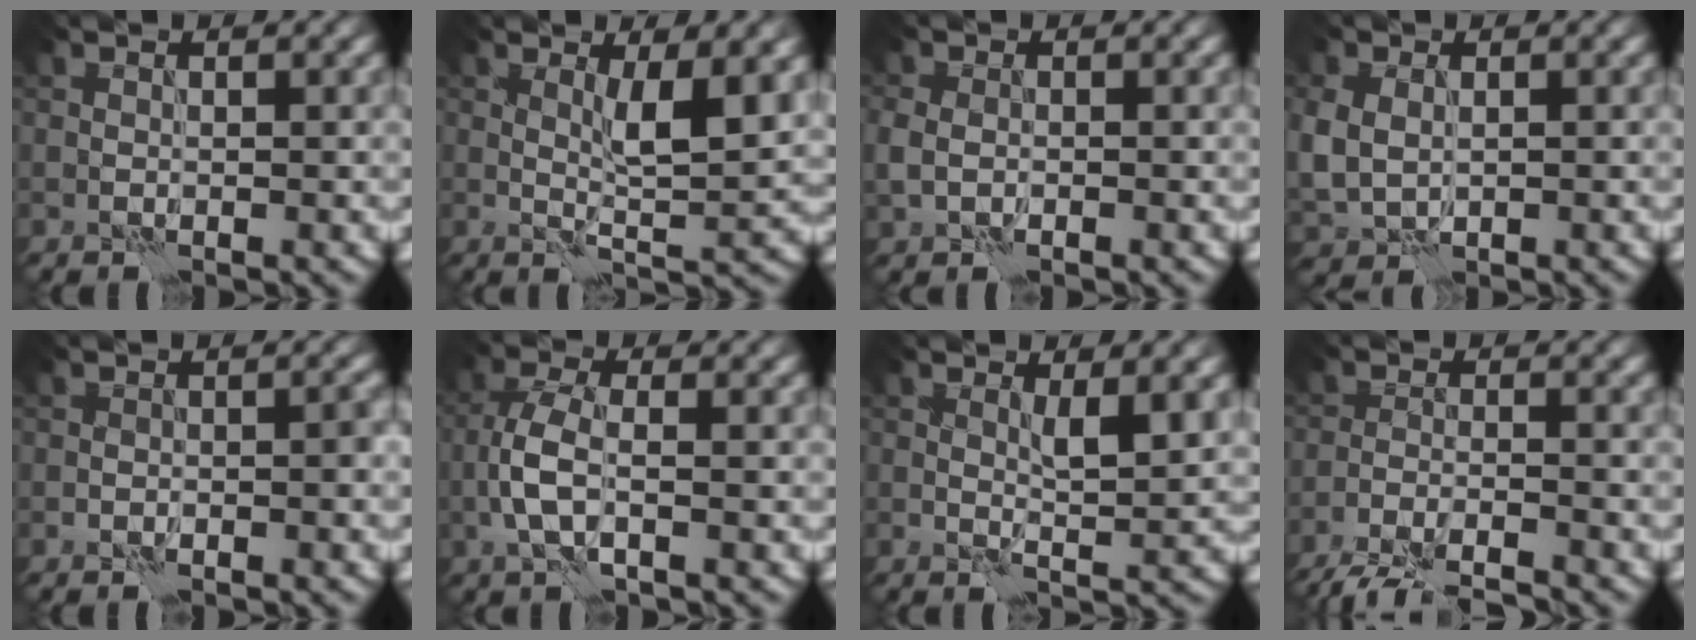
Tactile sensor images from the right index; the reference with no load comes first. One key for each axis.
{"total": 4.3, "fx": 1.0, "fy": 0.8, "fz": 4.1, "tx": -0.070, "ty": -0.005, "tz": 0.019}
{"total": 1.9, "fx": -0.3, "fy": 1.6, "fz": 1.1, "tx": -0.025, "ty": -0.002, "tz": -0.007}
{"total": 4.0, "fx": 0.0, "fy": 3.2, "fz": 2.4, "tx": -0.066, "ty": -0.009, "tz": 0.009}
{"total": 1.4, "fx": -0.8, "fy": 0.5, "fz": 0.9, "tx": -0.014, "ty": 0.006, "tz": -0.015}
{"total": 3.5, "fx": -0.8, "fy": 1.4, "fz": 3.1, "tx": -0.071, "ty": 0.005, "tz": -0.022}
{"total": 2.7, "fx": 0.8, "fy": 0.5, "fz": 2.5, "tx": -0.044, "ty": -0.004, "tz": 0.015}
{"total": 6.6, "fx": -6.1, "fy": 0.9, "fz": 2.2, "tx": -0.041, "ty": -0.014, "tz": -0.100}